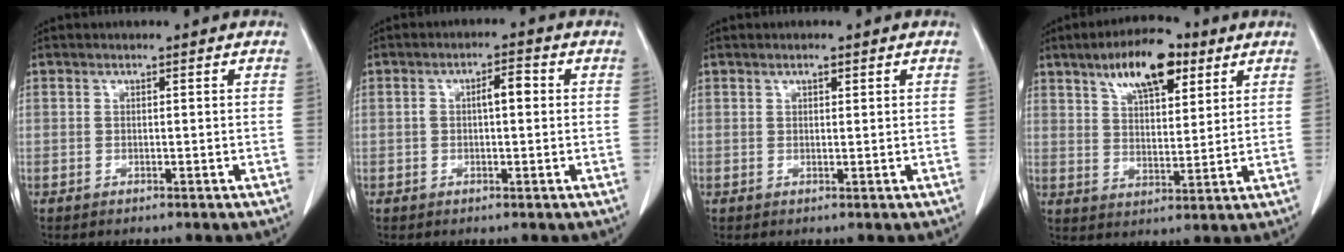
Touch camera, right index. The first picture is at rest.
{"total": 4.1, "force": [0.4, 1.6, 3.8], "torque": [-0.068, 0.021, 0.009]}
{"total": 1.4, "force": [0.8, 0.7, 1.0], "torque": [-0.021, -0.001, 0.014]}
{"total": 12.1, "force": [6.8, 4.8, 8.8], "torque": [-0.149, 0.016, 0.119]}